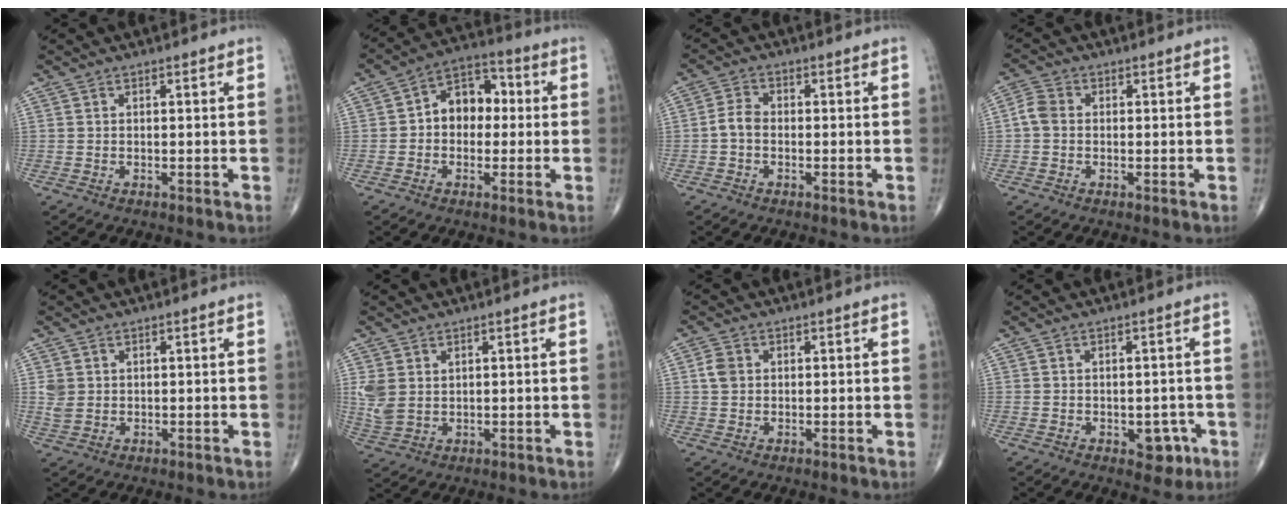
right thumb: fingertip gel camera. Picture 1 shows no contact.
{"total": 9.8, "force": [0.4, 7.1, 6.7], "torque": [-0.067, 0.033, -0.008]}
{"total": 3.3, "force": [-0.8, 2.2, 2.2], "torque": [-0.040, 0.011, -0.024]}
{"total": 3.4, "force": [-0.2, 2.7, 2.1], "torque": [-0.043, 0.010, -0.013]}
{"total": 2.8, "force": [0.6, 2.3, 1.4], "torque": [-0.026, -0.002, 0.019]}
{"total": 4.7, "force": [1.5, 3.4, 2.9], "torque": [-0.068, -0.006, 0.042]}
{"total": 2.8, "force": [0.5, 2.3, 1.6], "torque": [-0.028, 0.004, 0.009]}
{"total": 4.7, "force": [-1.7, 3.0, 3.1], "torque": [-0.010, 0.008, -0.017]}